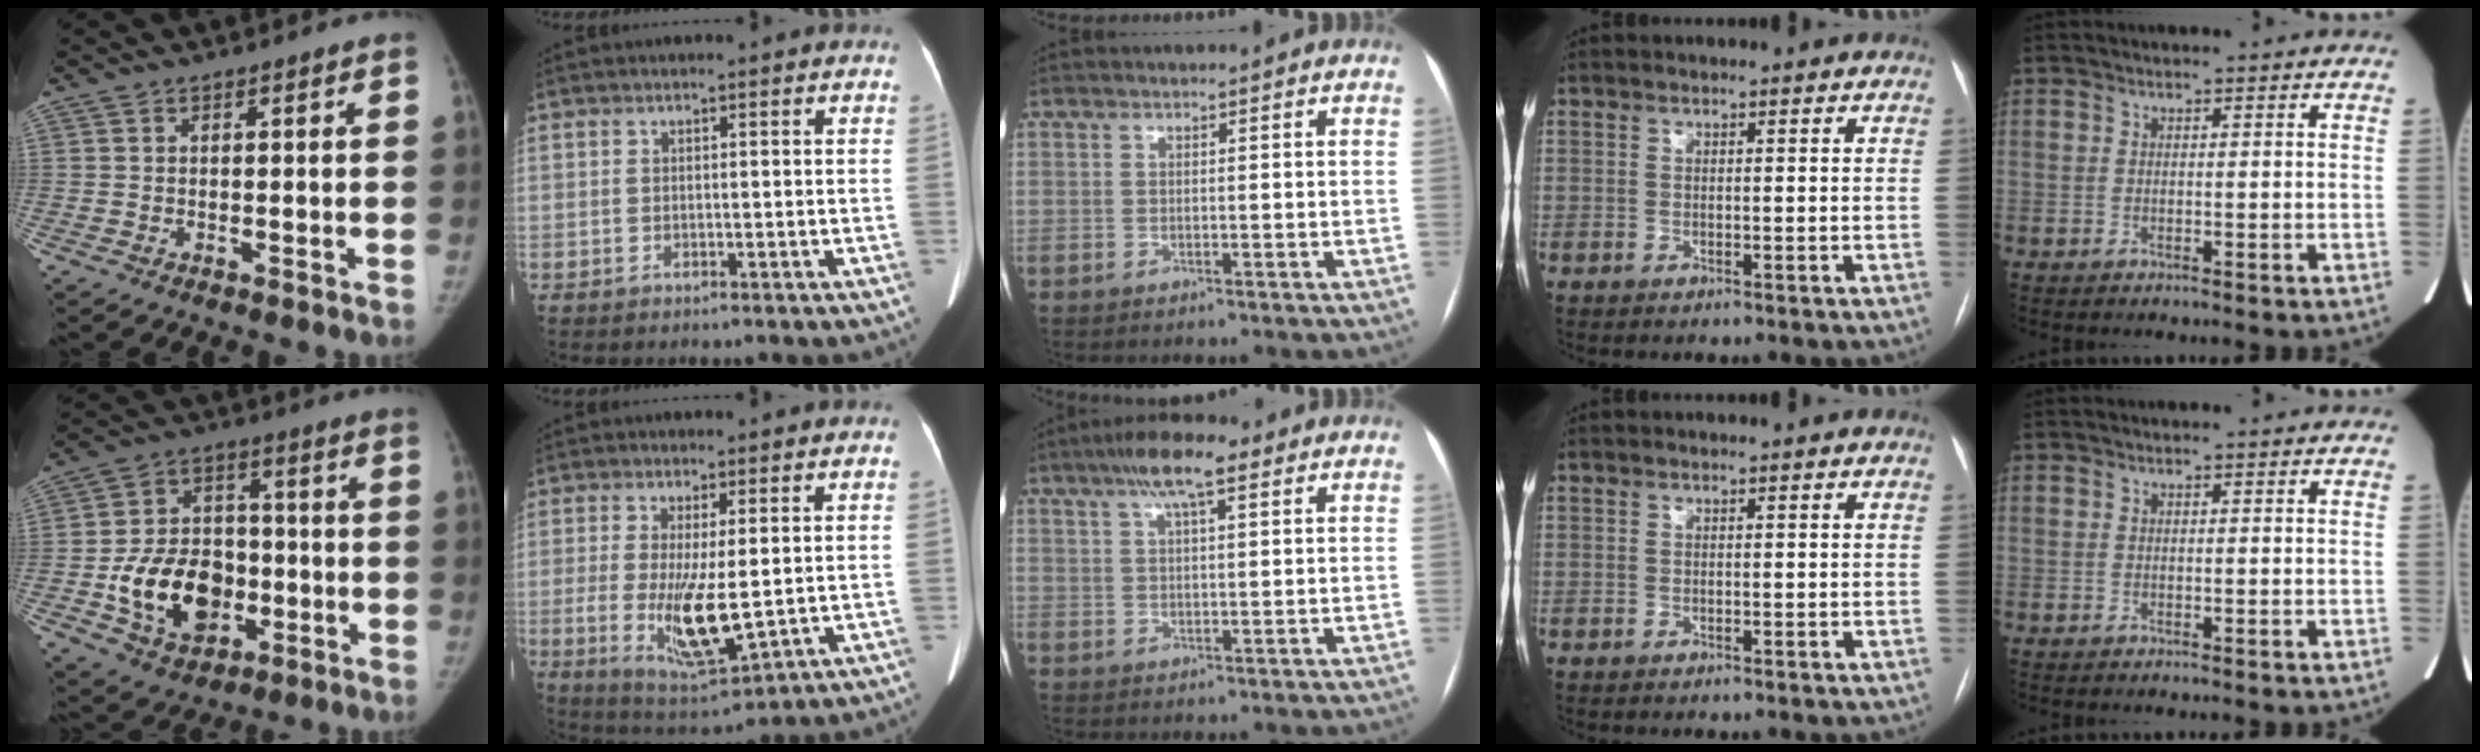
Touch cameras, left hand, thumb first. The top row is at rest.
{"thumb": {"total": 17.0, "force": [-4.3, 12.6, 10.5], "torque": [-0.132, 0.024, -0.061]}, "index": {"total": 9.7, "force": [-0.8, 2.3, 9.4], "torque": [-0.178, -0.031, 0.001]}, "middle": {"total": 7.9, "force": [4.6, 1.8, 6.2], "torque": [-0.112, 0.022, 0.073]}}